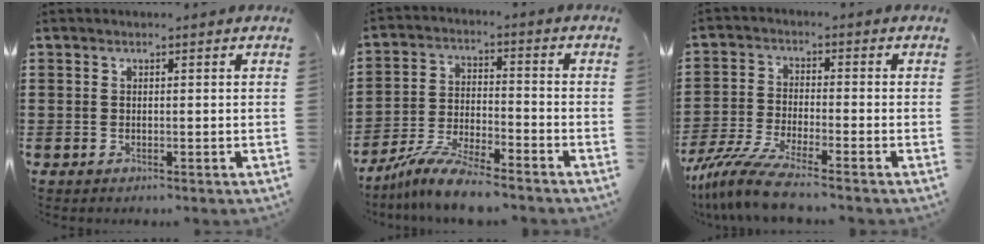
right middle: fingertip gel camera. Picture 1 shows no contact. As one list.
[{"total": 8.2, "force": [-7.3, 0.6, 3.6], "torque": [-0.075, 0.003, -0.141]}, {"total": 7.3, "force": [-6.1, 0.3, 4.1], "torque": [-0.104, -0.019, -0.120]}]